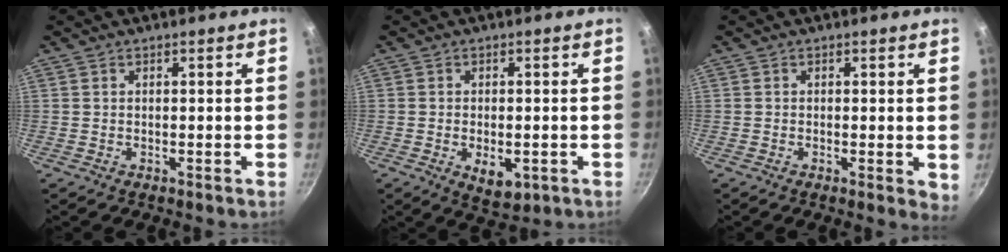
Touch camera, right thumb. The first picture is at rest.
{"total": 6.1, "force": [-1.7, 3.4, 4.7], "torque": [-0.059, -0.002, -0.015]}
{"total": 2.7, "force": [-0.1, 1.1, 2.5], "torque": [-0.029, -0.007, -0.004]}